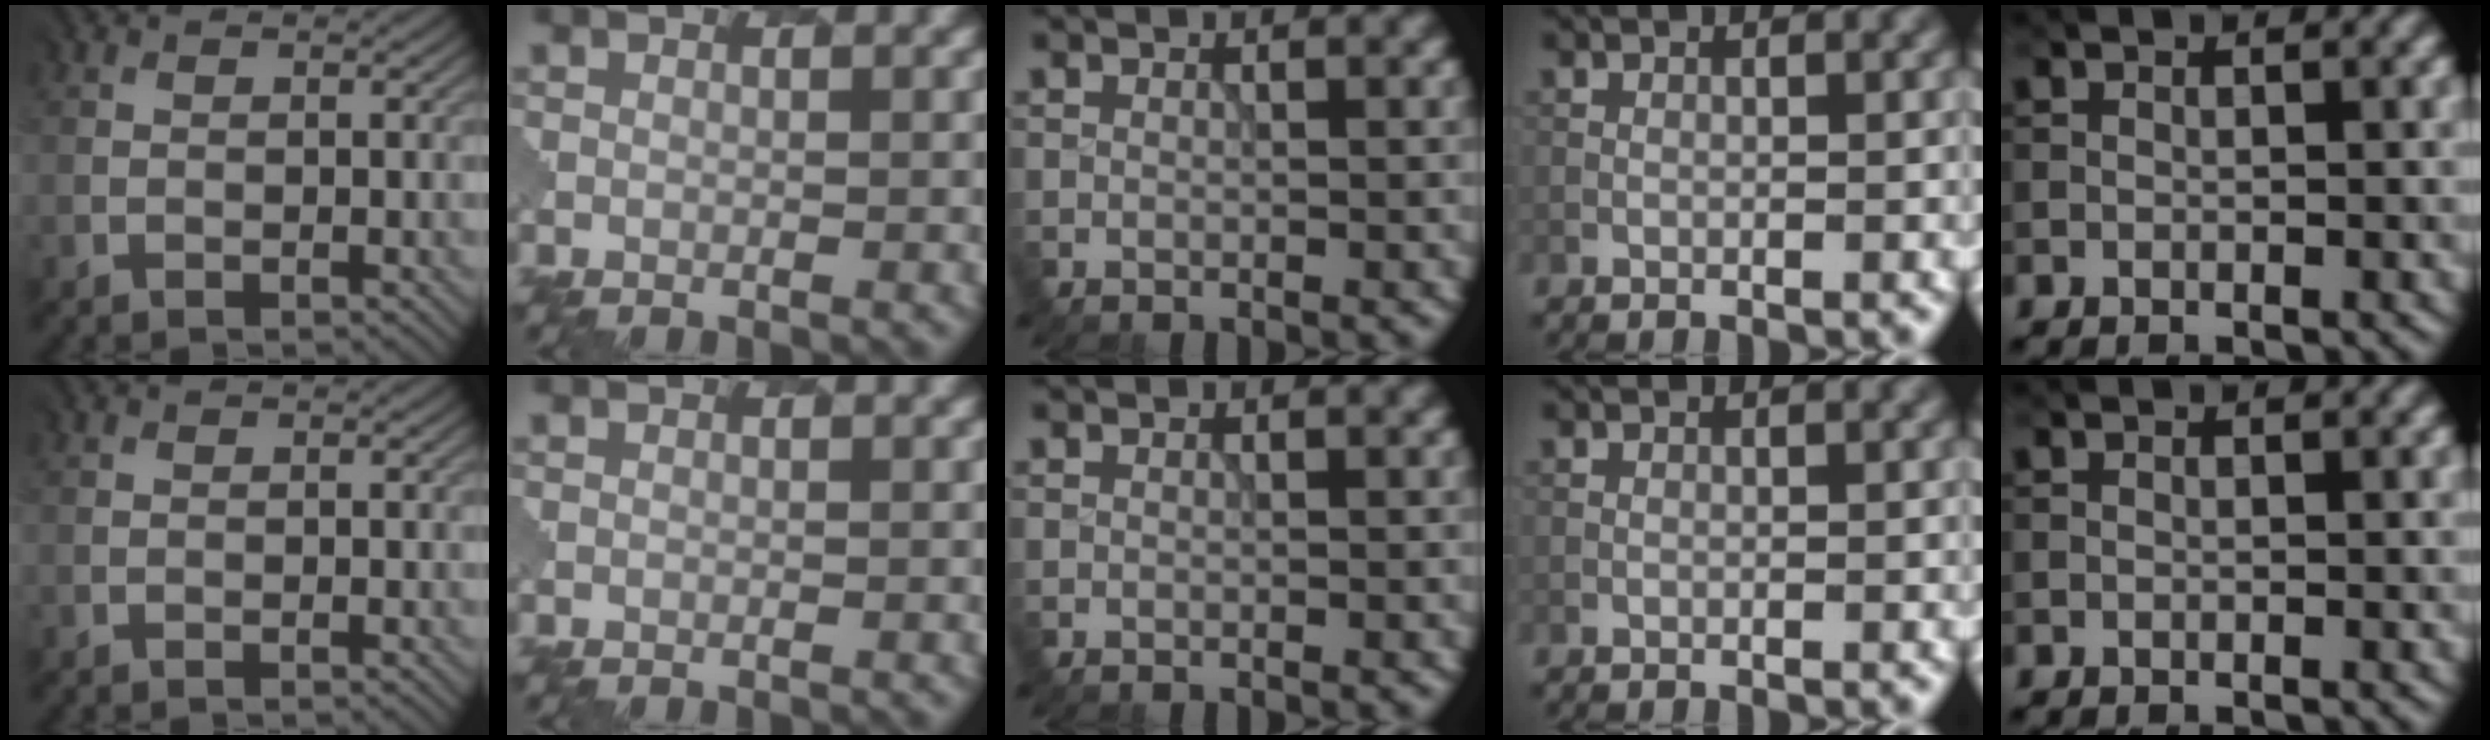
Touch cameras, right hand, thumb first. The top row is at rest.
{}